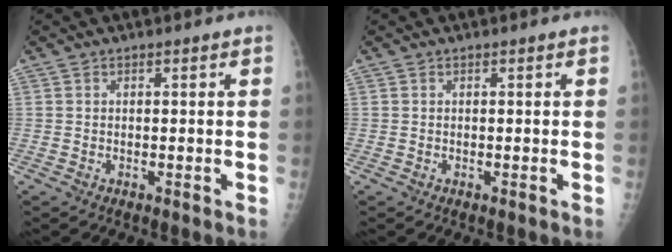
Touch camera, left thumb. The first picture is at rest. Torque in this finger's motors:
{"motor_torque": [-0.07, 0.10, -0.05, 0.05, 0.00]}